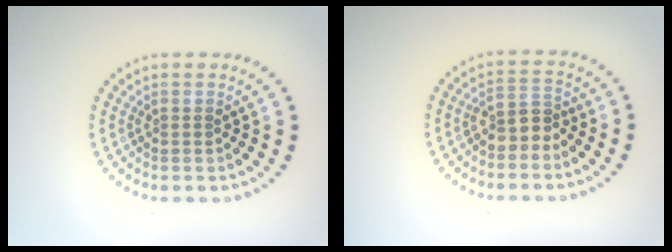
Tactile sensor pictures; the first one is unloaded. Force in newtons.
{"total": 2.2, "press": 1.9, "slide": 1.1}